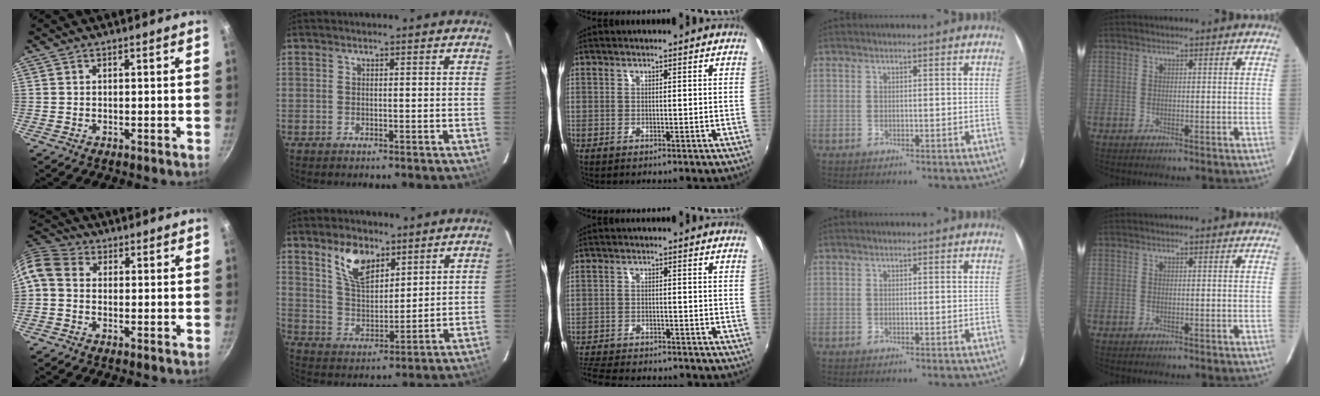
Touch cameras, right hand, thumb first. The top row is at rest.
{"thumb": {"total": 8.7, "force": [-0.4, 6.9, 5.2], "torque": [-0.121, 0.033, -0.023]}, "index": {"total": 9.6, "force": [5.9, 4.8, 5.9], "torque": [-0.105, 0.010, 0.117]}, "middle": {"total": 11.7, "force": [-10.4, 2.9, 4.3], "torque": [-0.113, -0.016, -0.166]}}